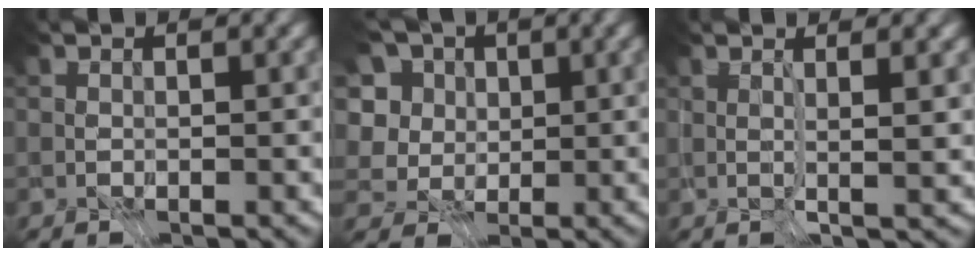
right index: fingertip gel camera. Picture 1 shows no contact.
{"total": 4.0, "force": [0.6, 3.3, 2.2], "torque": [-0.068, 0.007, -0.003]}
{"total": 2.2, "force": [0.5, -1.8, 1.1], "torque": [-0.013, -0.025, 0.033]}